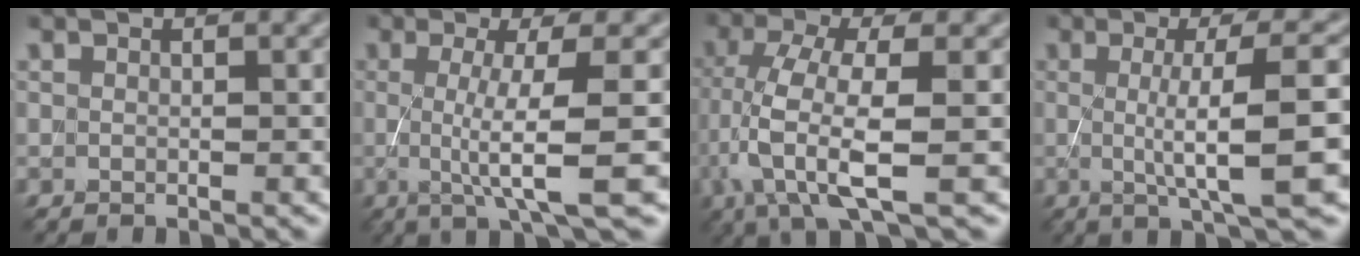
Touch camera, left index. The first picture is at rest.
{"total": 6.2, "force": [-0.3, 1.0, 6.1], "torque": [-0.103, -0.003, -0.004]}
{"total": 6.6, "force": [-1.6, 1.9, 6.2], "torque": [-0.140, -0.001, -0.034]}
{"total": 7.6, "force": [-0.2, 1.5, 7.4], "torque": [-0.107, 0.002, -0.001]}